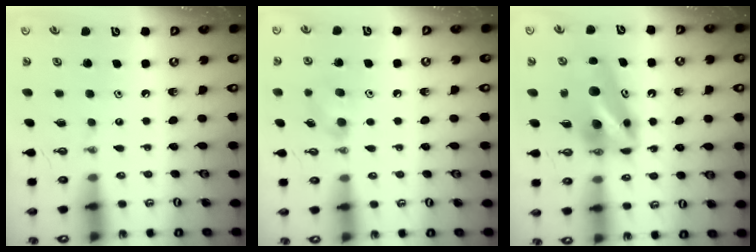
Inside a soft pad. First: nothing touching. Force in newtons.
{"total": 7.5, "press": 7.4, "slide": 1.2}
{"total": 9.7, "press": 8.5, "slide": 4.5}